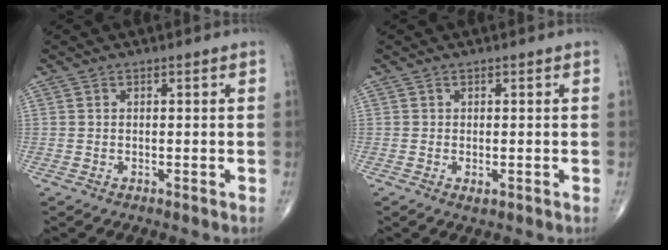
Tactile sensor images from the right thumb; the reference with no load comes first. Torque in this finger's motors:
{"motor_torque": [-0.42, 0.21, -0.01, -0.02, -0.02]}